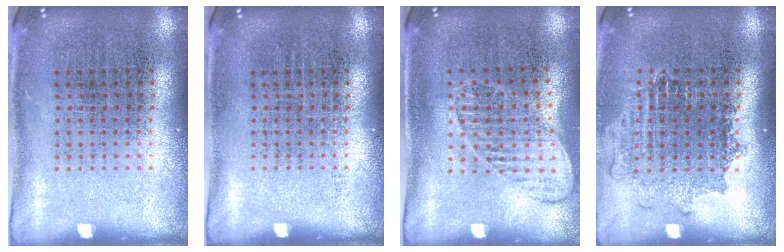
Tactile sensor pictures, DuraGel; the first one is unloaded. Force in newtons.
{"total": 0.0}
{"total": 1.1, "press": 1.1, "slide": 0.2}
{"total": 1.2, "press": 1.1, "slide": 0.6}